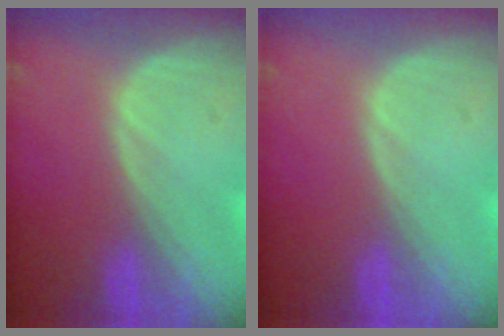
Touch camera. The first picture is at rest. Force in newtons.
{"total": 0.0}